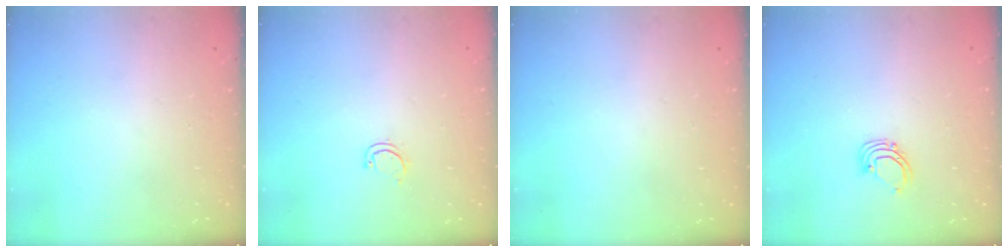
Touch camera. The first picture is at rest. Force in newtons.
{"total": 4.6, "press": 4.4, "slide": 1.2}
{"total": 0.0}
{"total": 2.9, "press": 2.9, "slide": 0.3}